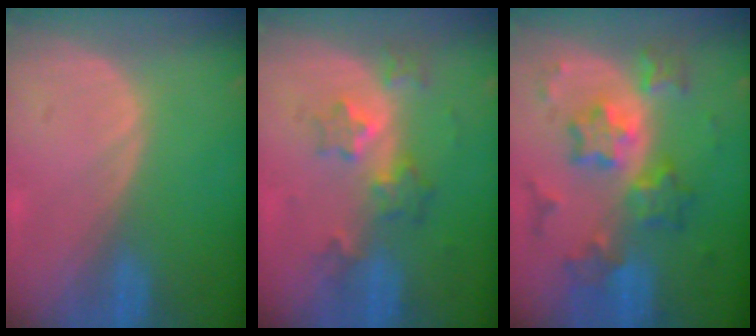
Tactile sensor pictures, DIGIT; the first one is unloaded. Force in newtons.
{"total": 6.1, "press": 5.4, "slide": 2.8}
{"total": 9.1, "press": 9.1, "slide": 0.8}